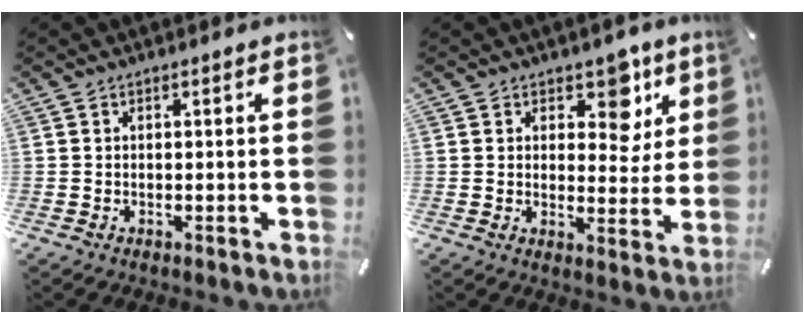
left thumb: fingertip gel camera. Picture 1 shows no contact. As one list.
[{"total": 8.5, "force": [4.8, 5.3, 4.6], "torque": [-0.031, -0.034, 0.073]}]